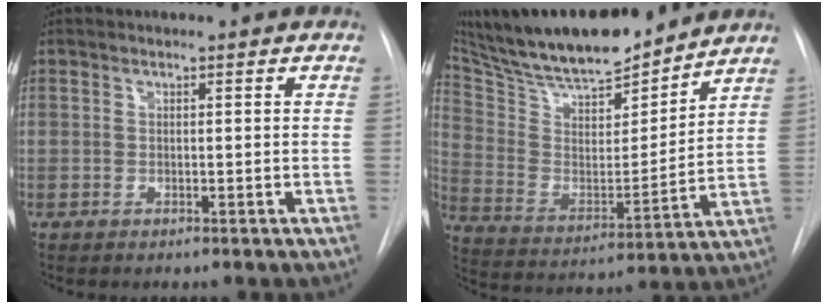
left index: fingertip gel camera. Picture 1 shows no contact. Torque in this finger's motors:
{"motor_torque": [0.13, -0.75, 0.32, 0.08]}